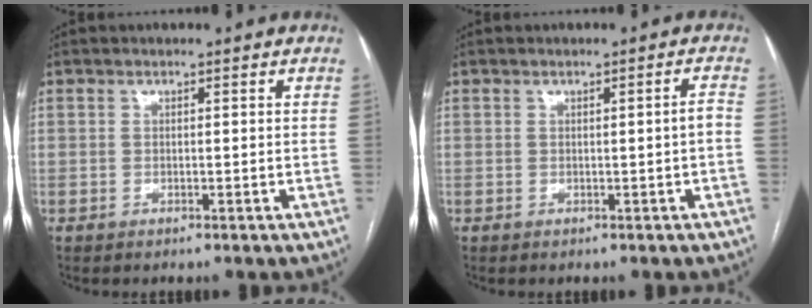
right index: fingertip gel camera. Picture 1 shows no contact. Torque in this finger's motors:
{"motor_torque": [0.10, 0.02, 0.06, 0.02]}